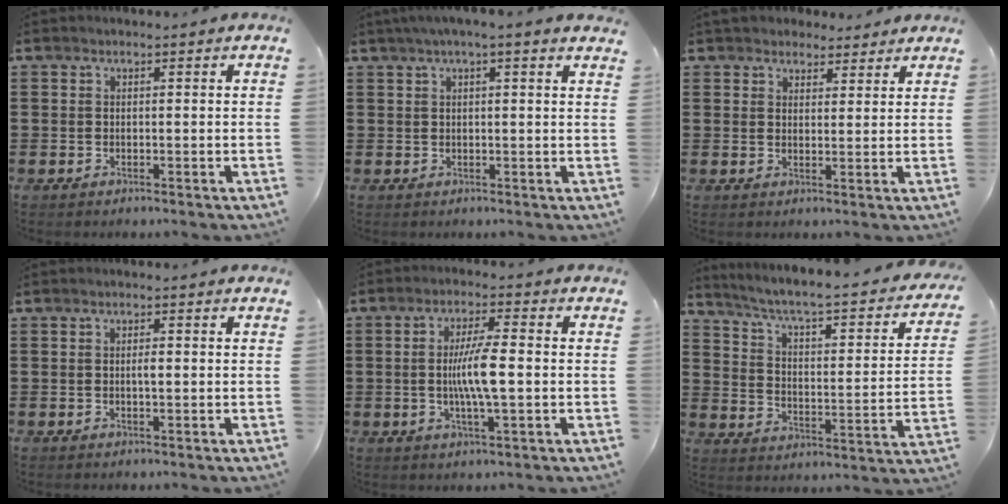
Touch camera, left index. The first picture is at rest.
{"total": 2.1, "force": [1.3, 0.1, 1.6], "torque": [-0.034, 0.003, 0.023]}
{"total": 3.1, "force": [2.7, 1.5, 0.5], "torque": [-0.019, 0.003, 0.051]}
{"total": 1.4, "force": [0.0, 0.4, 1.4], "torque": [-0.027, 0.000, 0.000]}
{"total": 7.1, "force": [-0.4, 1.2, 7.0], "torque": [-0.138, -0.004, -0.015]}
{"total": 4.0, "force": [2.9, 0.3, 2.8], "torque": [-0.069, -0.034, 0.035]}